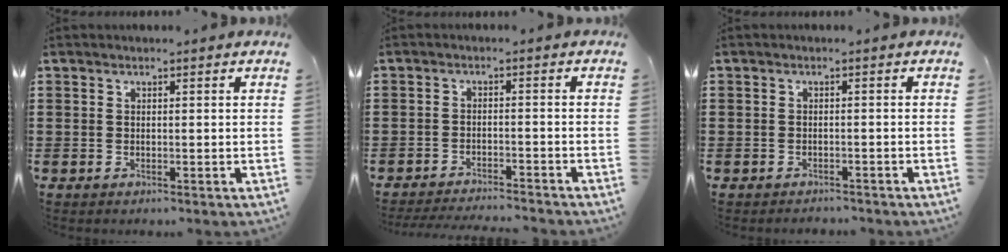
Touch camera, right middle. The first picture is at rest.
{"total": 3.1, "force": [-3.1, -0.1, 0.5], "torque": [-0.018, -0.004, -0.066]}
{"total": 1.3, "force": [-1.3, 0.2, -0.2], "torque": [-0.001, 0.001, -0.030]}